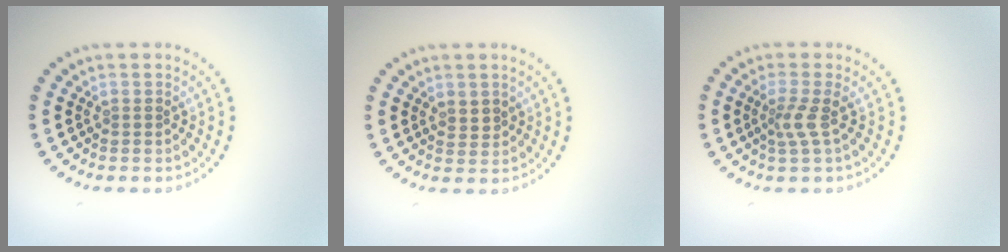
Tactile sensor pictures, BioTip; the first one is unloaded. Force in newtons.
{"total": 0.9, "press": 0.8, "slide": 0.4}
{"total": 2.0, "press": 1.4, "slide": 1.4}